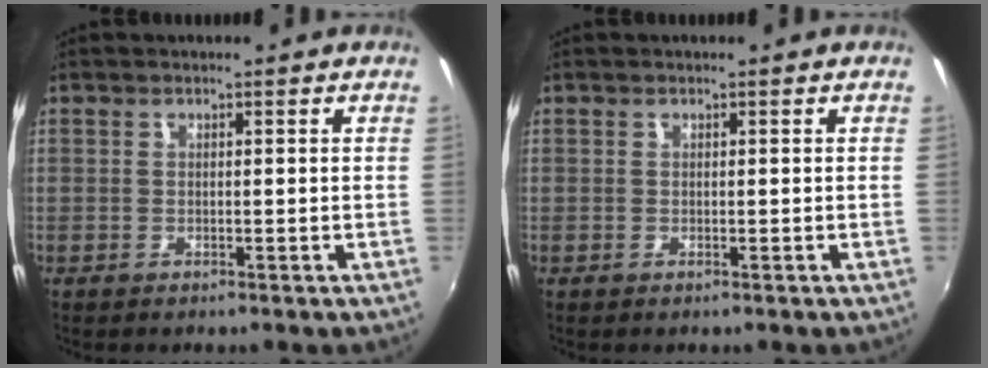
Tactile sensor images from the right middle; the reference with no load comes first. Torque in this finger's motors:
{"motor_torque": [0.71, -0.71, 0.13, 0.00]}